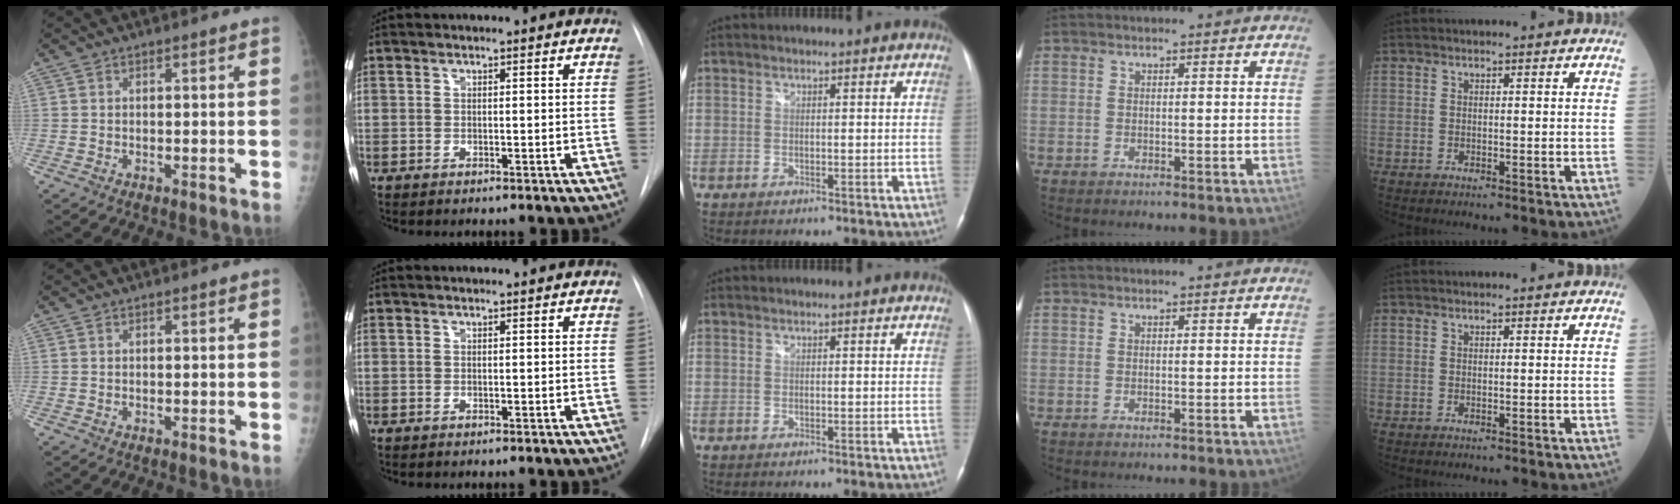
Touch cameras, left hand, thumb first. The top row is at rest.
{}